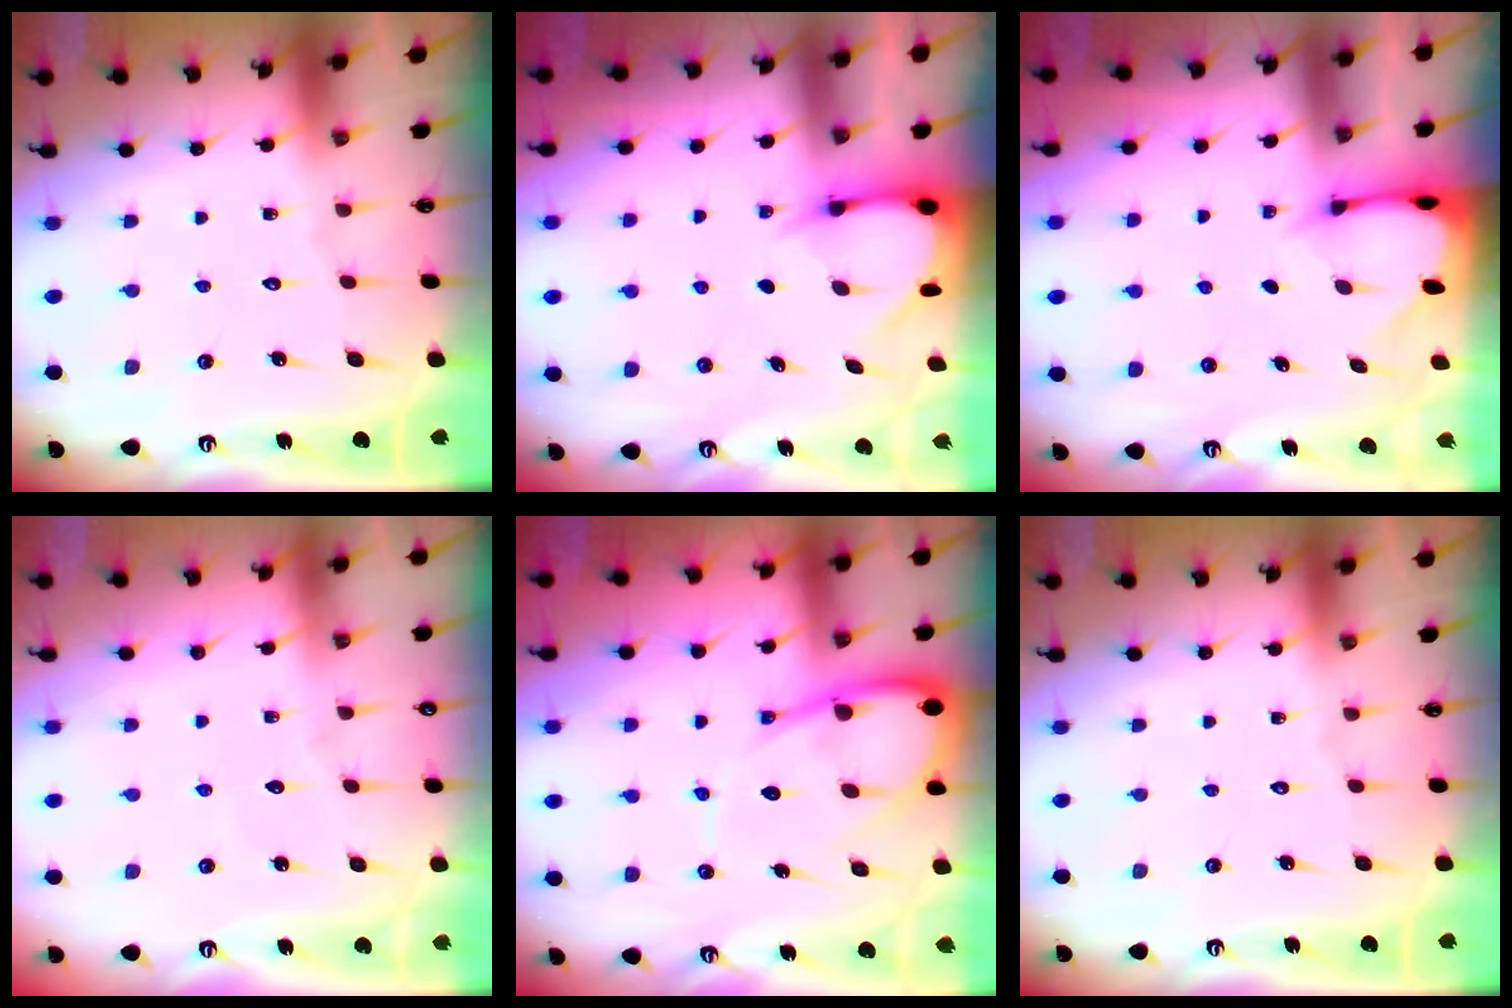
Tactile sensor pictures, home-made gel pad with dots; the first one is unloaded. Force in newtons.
{"total": 3.8, "press": 3.8, "slide": 0.4}
{"total": 2.4, "press": 2.4, "slide": 0.1}
{"total": 2.1, "press": 2.1, "slide": 0.3}
{"total": 11.9, "press": 11.9, "slide": 1.3}
{"total": 0.0}